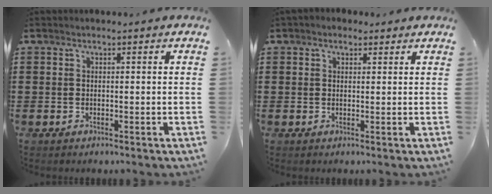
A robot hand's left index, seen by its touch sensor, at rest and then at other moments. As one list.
[{"total": 1.5, "force": [1.1, 1.0, 0.3], "torque": [-0.009, 0.006, 0.021]}]